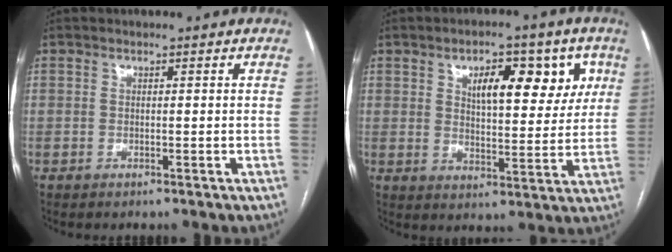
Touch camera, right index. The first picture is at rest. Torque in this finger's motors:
{"motor_torque": [0.65, 0.54, 0.21, 0.09]}